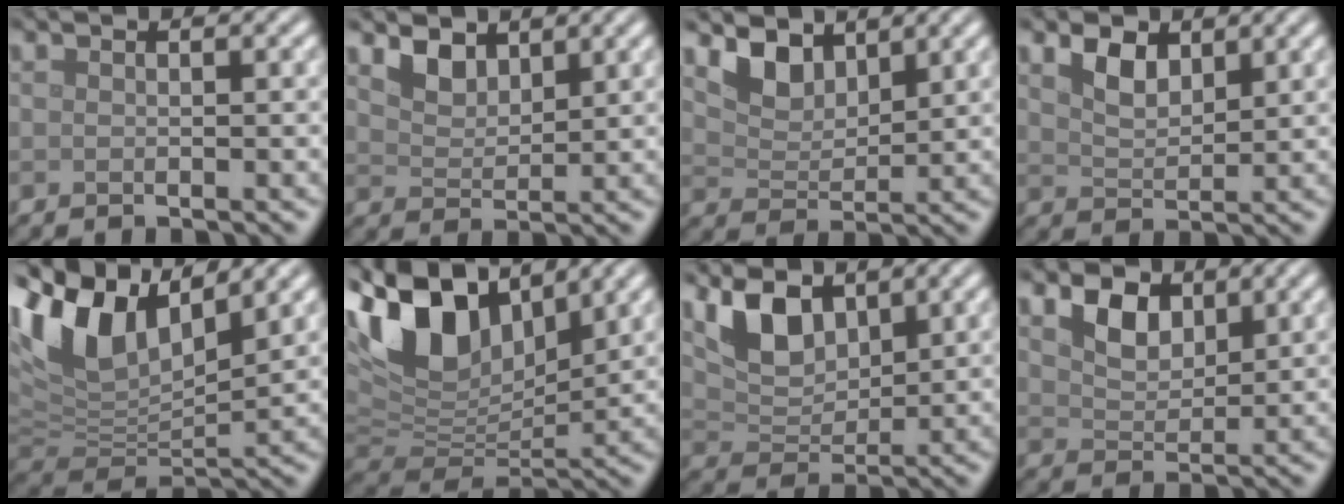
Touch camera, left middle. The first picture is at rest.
{"total": 2.7, "force": [2.0, 1.4, 1.1], "torque": [-0.031, -0.003, 0.037]}
{"total": 3.4, "force": [2.7, 1.7, 1.3], "torque": [-0.037, -0.008, 0.046]}
{"total": 2.9, "force": [1.8, 1.6, 1.7], "torque": [-0.038, 0.000, 0.036]}
{"total": 10.9, "force": [5.8, 5.2, 7.6], "torque": [-0.162, 0.019, 0.105]}
{"total": 12.3, "force": [6.5, 6.7, 8.1], "torque": [-0.175, 0.025, 0.113]}
{"total": 4.9, "force": [2.9, 2.6, 2.9], "torque": [-0.065, -0.006, 0.052]}
{"total": 3.7, "force": [1.9, 2.4, 2.0], "torque": [-0.048, 0.001, 0.032]}